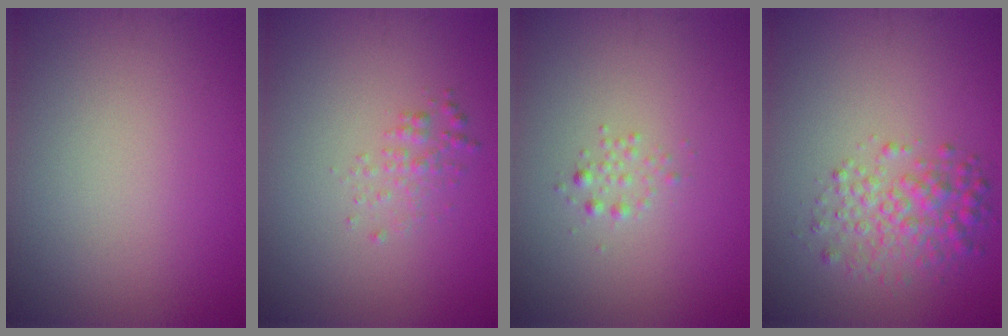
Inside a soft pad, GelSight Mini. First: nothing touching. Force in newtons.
{"total": 1.3, "press": 1.3, "slide": 0.0}
{"total": 0.9, "press": 0.9, "slide": 0.0}
{"total": 3.4, "press": 3.4, "slide": 0.1}